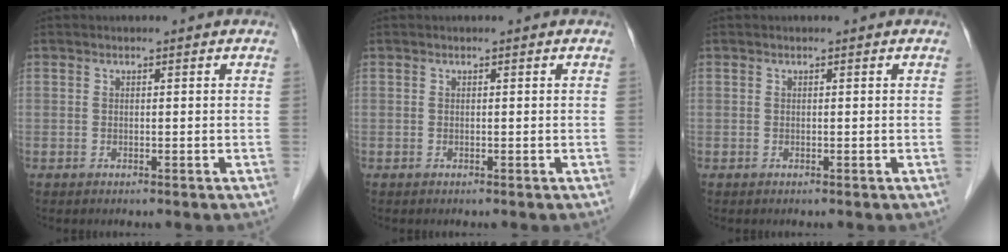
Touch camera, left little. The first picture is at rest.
{"total": 0.0}
{"total": 0.0}